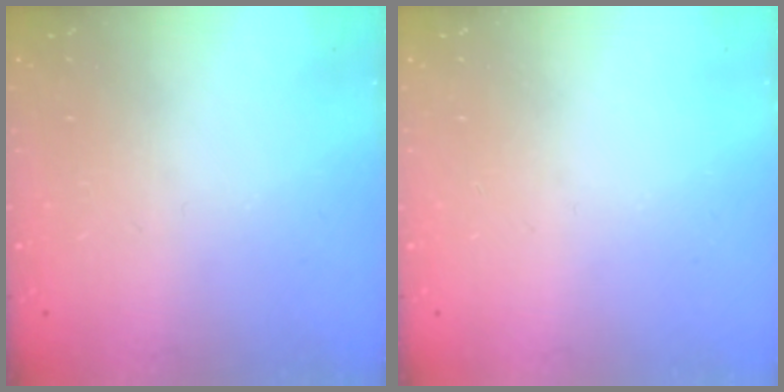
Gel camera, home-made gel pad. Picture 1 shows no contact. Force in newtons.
{"total": 0.0}